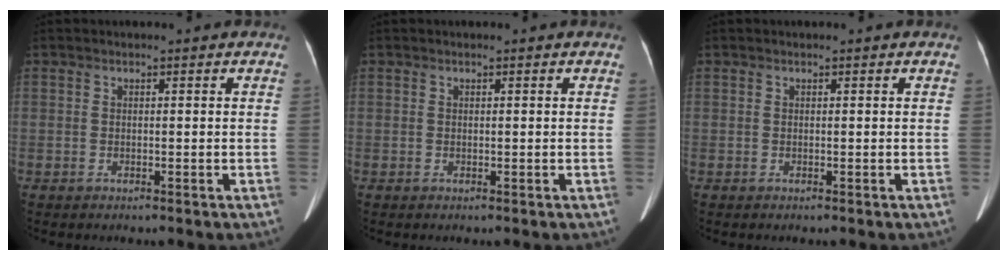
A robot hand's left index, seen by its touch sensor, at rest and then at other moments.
{"total": 0.0}
{"total": 0.0}